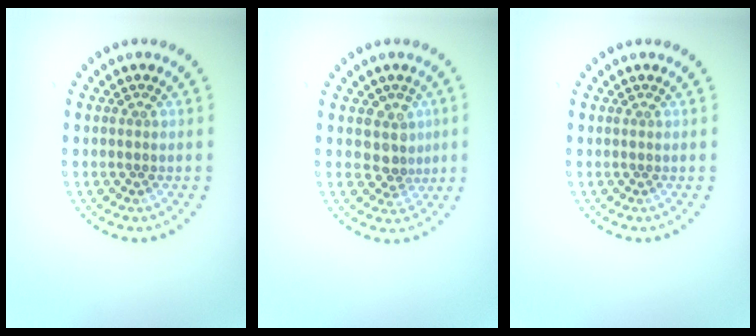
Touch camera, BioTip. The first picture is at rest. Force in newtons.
{"total": 2.5, "press": 2.0, "slide": 1.5}
{"total": 0.0}